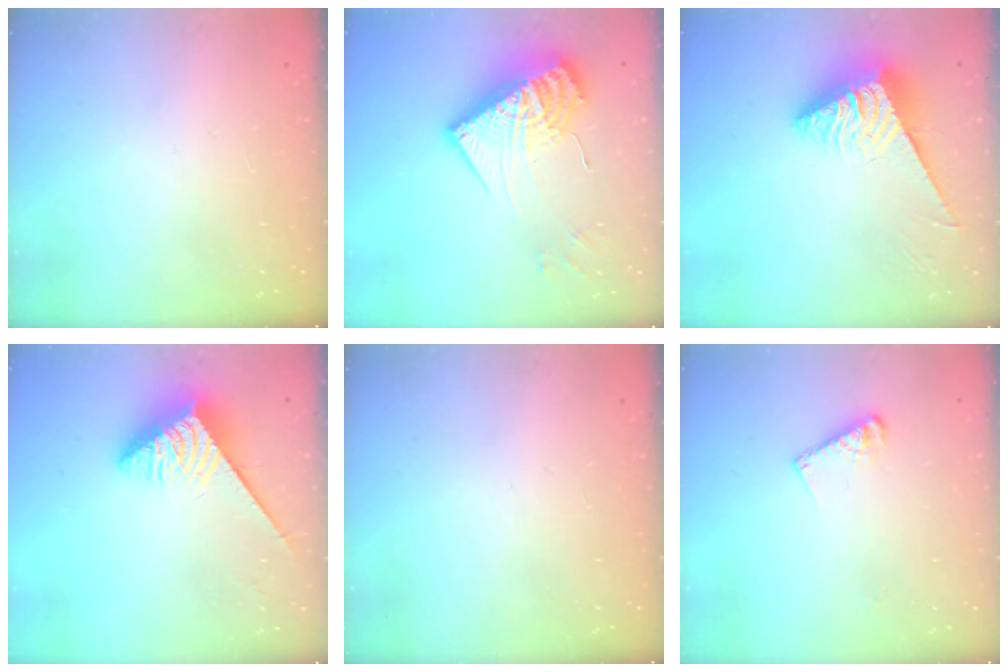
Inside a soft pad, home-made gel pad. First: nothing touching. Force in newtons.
{"total": 21.2, "press": 21.1, "slide": 1.8}
{"total": 7.6, "press": 7.6, "slide": 0.3}
{"total": 3.8, "press": 3.8, "slide": 0.4}
{"total": 0.0}
{"total": 7.3, "press": 7.2, "slide": 0.3}